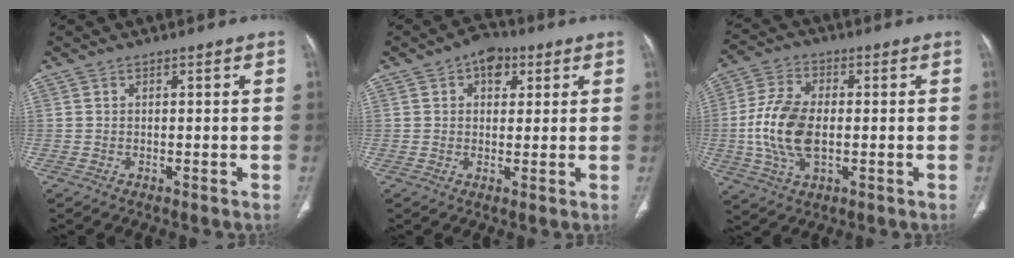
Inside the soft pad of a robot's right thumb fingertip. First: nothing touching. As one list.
[{"total": 6.0, "force": [2.5, 4.2, 3.5], "torque": [-0.013, 0.002, 0.030]}, {"total": 12.7, "force": [-1.1, 7.3, 10.3], "torque": [-0.215, 0.007, -0.019]}]